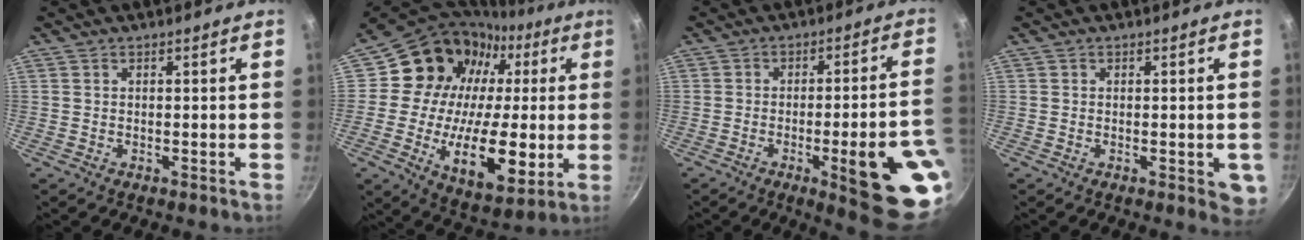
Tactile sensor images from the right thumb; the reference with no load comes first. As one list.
[{"total": 22.9, "force": [-0.4, 17.5, 14.8], "torque": [-0.205, 0.011, -0.006]}, {"total": 17.7, "force": [-5.8, 3.5, 16.3], "torque": [-0.177, 0.022, -0.071]}, {"total": 4.2, "force": [-1.0, 1.8, 3.7], "torque": [-0.032, -0.004, -0.013]}]